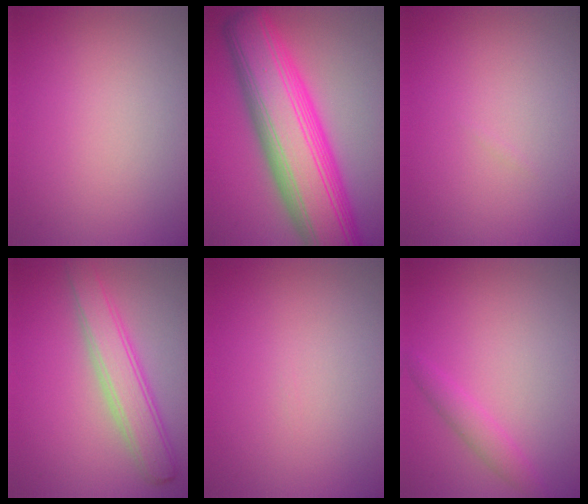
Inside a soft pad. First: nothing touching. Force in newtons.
{"total": 13.6, "press": 13.6, "slide": 0.1}
{"total": 0.0}
{"total": 4.4, "press": 4.4, "slide": 0.2}
{"total": 0.0}
{"total": 1.8, "press": 1.8, "slide": 0.1}